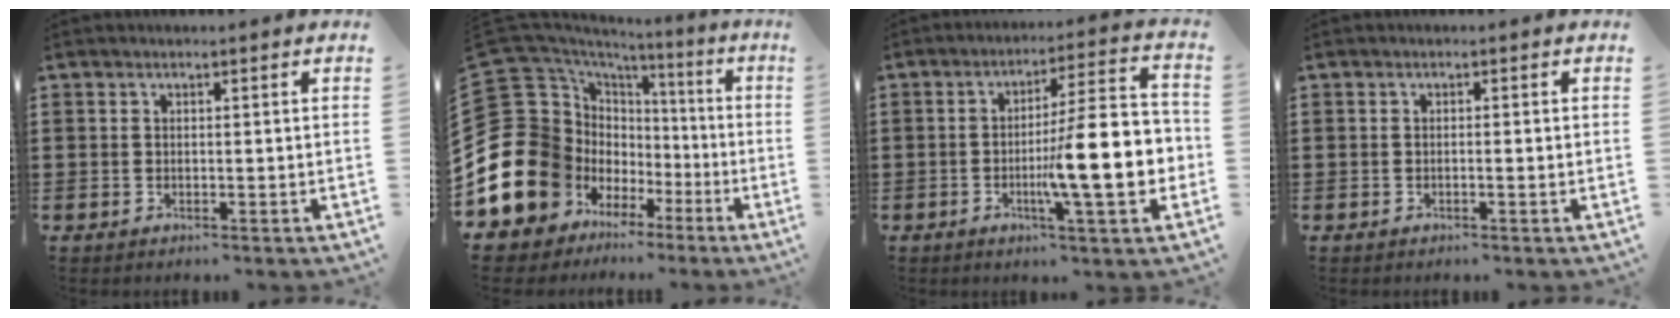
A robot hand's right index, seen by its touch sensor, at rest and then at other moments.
{"total": 22.5, "force": [-4.5, 19.2, 10.8], "torque": [-0.273, -0.025, -0.032]}
{"total": 14.7, "force": [-3.0, 2.6, 14.2], "torque": [-0.215, -0.016, -0.054]}
{"total": 0.7, "force": [-0.3, -0.1, 0.6], "torque": [-0.009, -0.003, -0.006]}